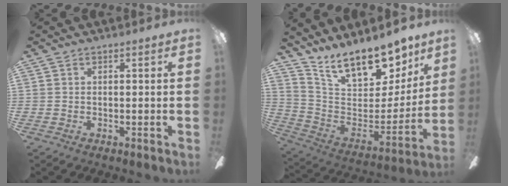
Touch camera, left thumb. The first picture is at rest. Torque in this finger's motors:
{"motor_torque": [0.16, 0.02, 0.68, -1.86, 0.14]}